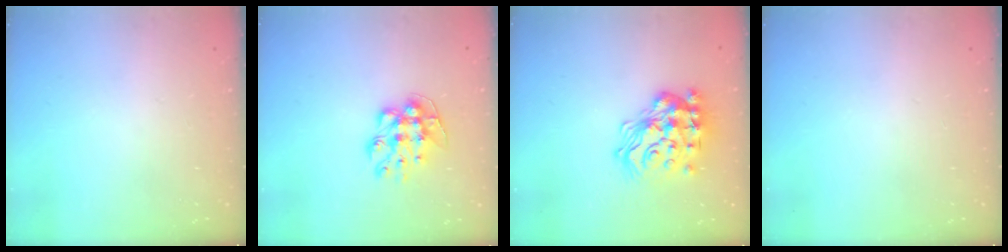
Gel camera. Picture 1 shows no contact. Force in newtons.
{"total": 9.5, "press": 9.5, "slide": 0.3}
{"total": 20.1, "press": 20.0, "slide": 2.2}
{"total": 0.0}